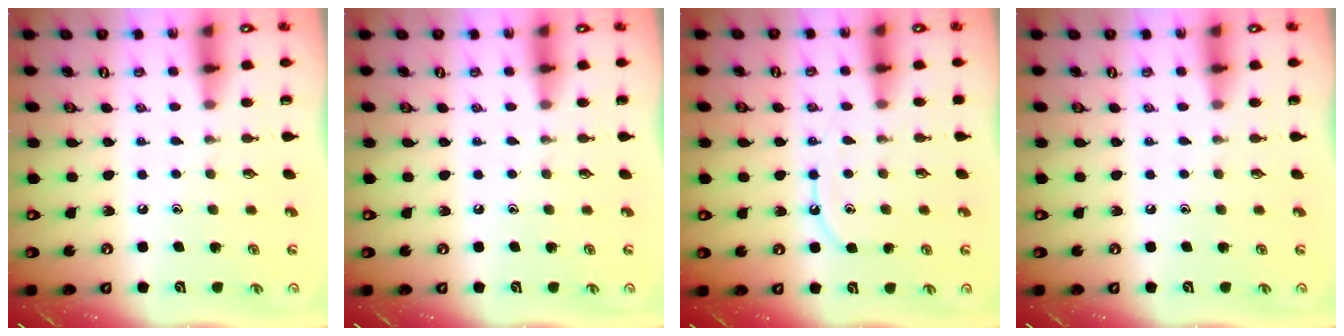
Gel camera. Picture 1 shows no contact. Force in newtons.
{"total": 0.0}
{"total": 7.5, "press": 7.5, "slide": 0.8}
{"total": 0.0}